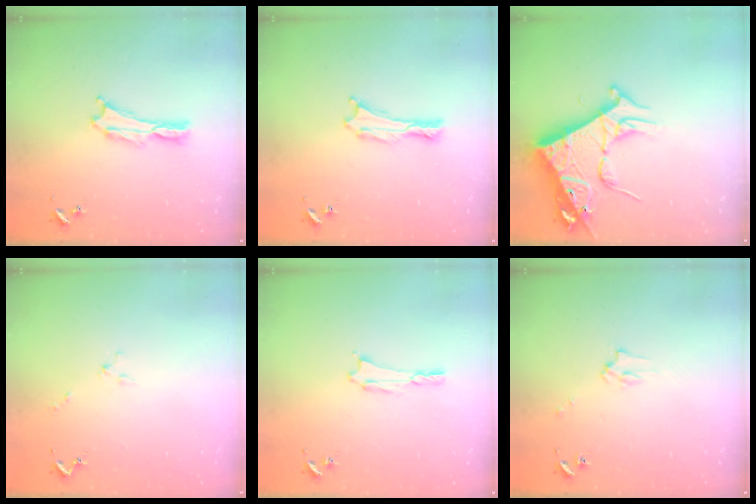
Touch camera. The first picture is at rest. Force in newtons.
{"total": 0.0}
{"total": 10.3, "press": 10.2, "slide": 1.3}
{"total": 1.3, "press": 1.2, "slide": 0.1}
{"total": 0.8, "press": 0.8, "slide": 0.1}
{"total": 2.2, "press": 2.2, "slide": 0.2}